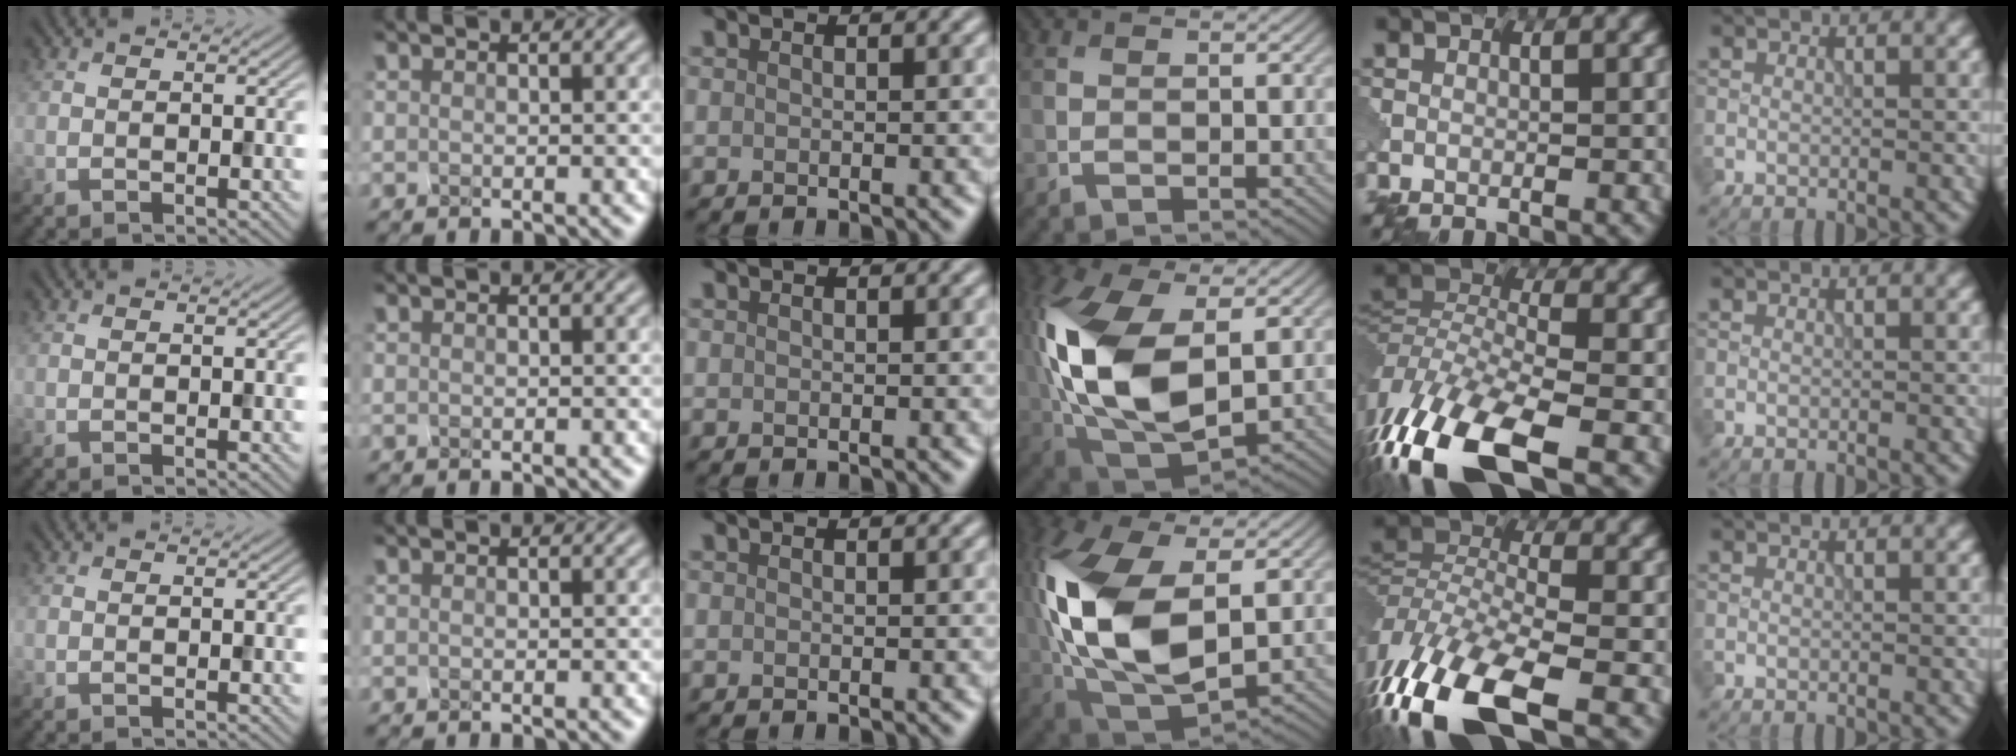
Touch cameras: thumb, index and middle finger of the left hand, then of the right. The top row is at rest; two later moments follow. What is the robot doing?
{"motion": "squeeze", "object": "clothespin"}